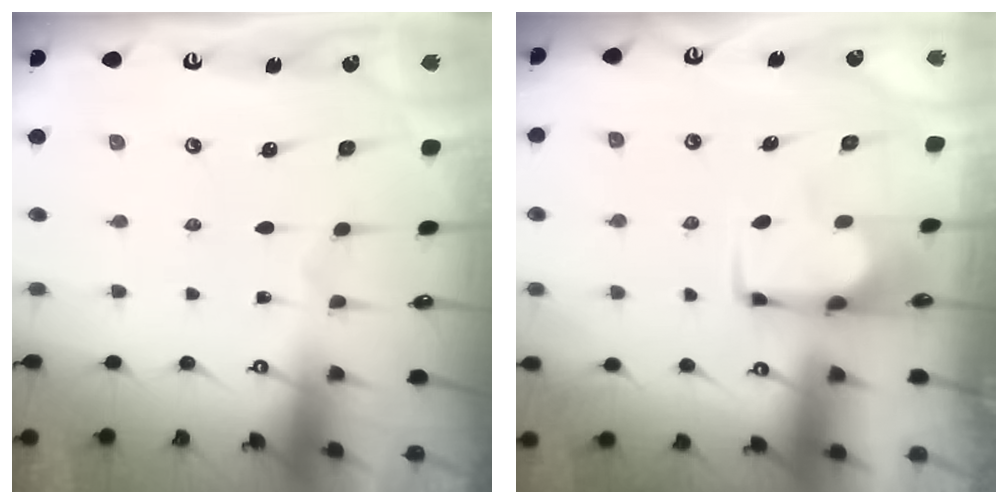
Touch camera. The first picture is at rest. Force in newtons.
{"total": 1.2, "press": 1.1, "slide": 0.5}